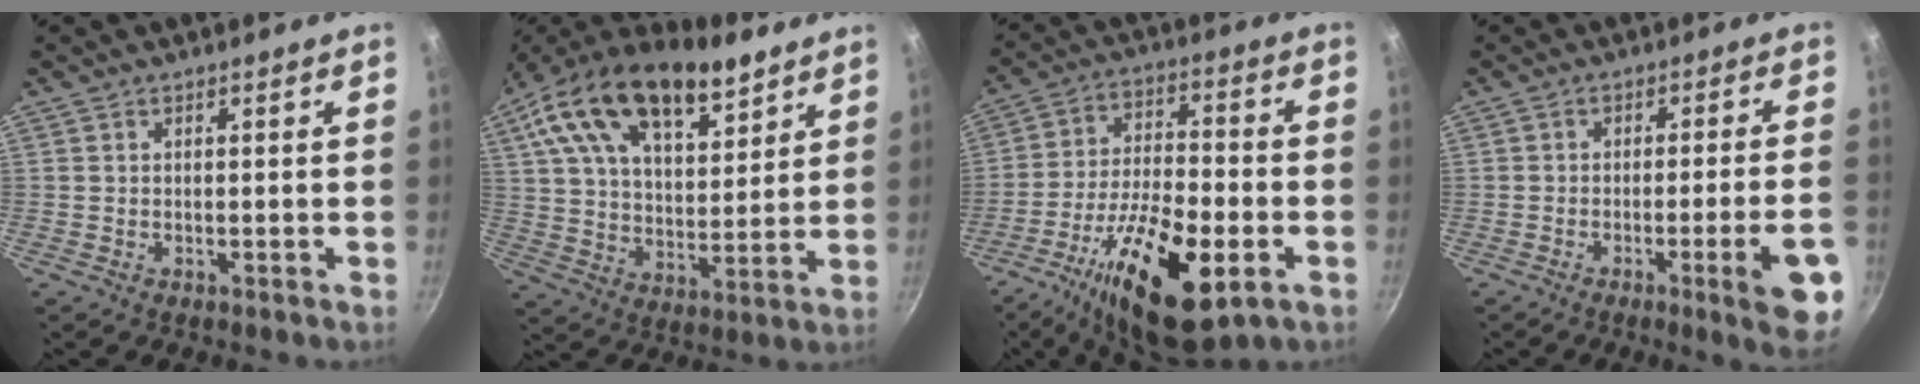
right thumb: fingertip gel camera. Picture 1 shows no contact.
{"total": 23.0, "force": [13.7, 11.4, 14.6], "torque": [-0.225, -0.032, 0.225]}
{"total": 21.5, "force": [-9.0, 8.2, 17.7], "torque": [-0.295, 0.020, -0.152]}
{"total": 10.3, "force": [-4.3, 1.0, 9.3], "torque": [-0.113, 0.017, -0.053]}